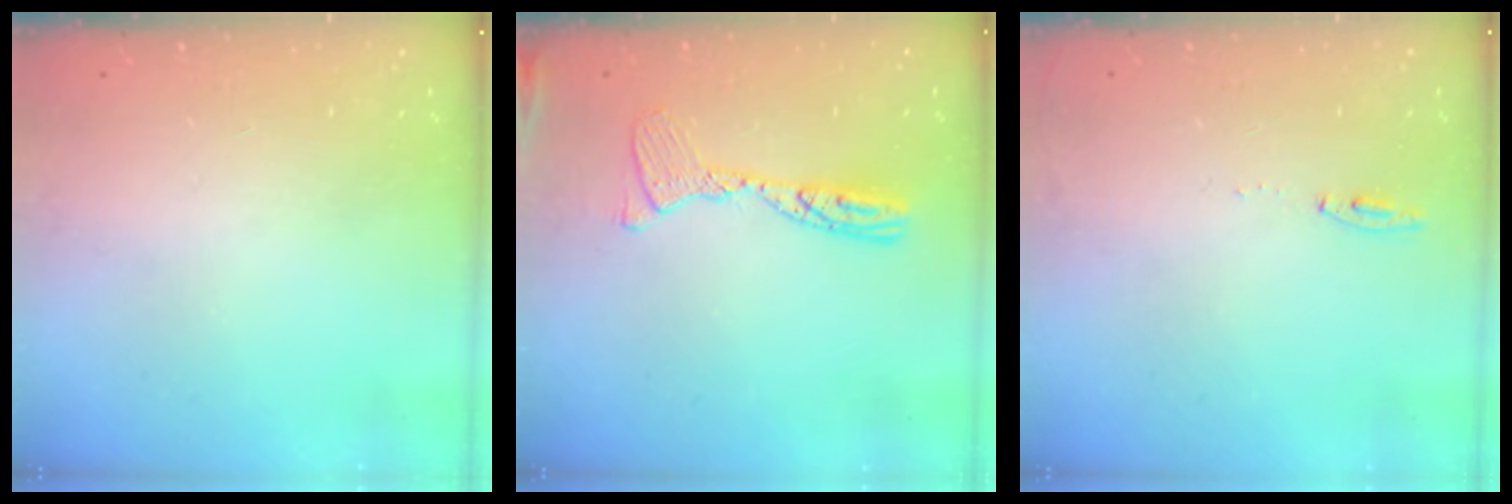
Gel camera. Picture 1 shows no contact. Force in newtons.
{"total": 12.0, "press": 11.9, "slide": 1.1}
{"total": 4.6, "press": 4.6, "slide": 0.5}